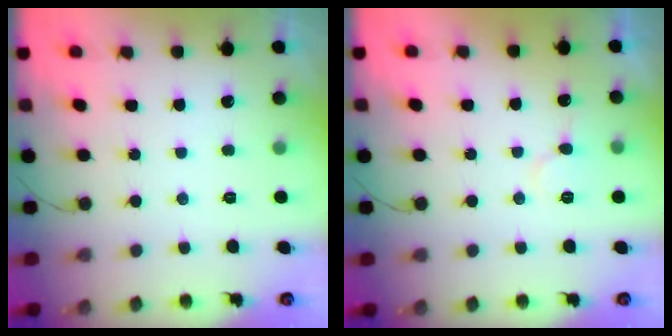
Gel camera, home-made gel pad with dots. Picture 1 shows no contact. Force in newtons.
{"total": 6.8, "press": 6.7, "slide": 0.7}